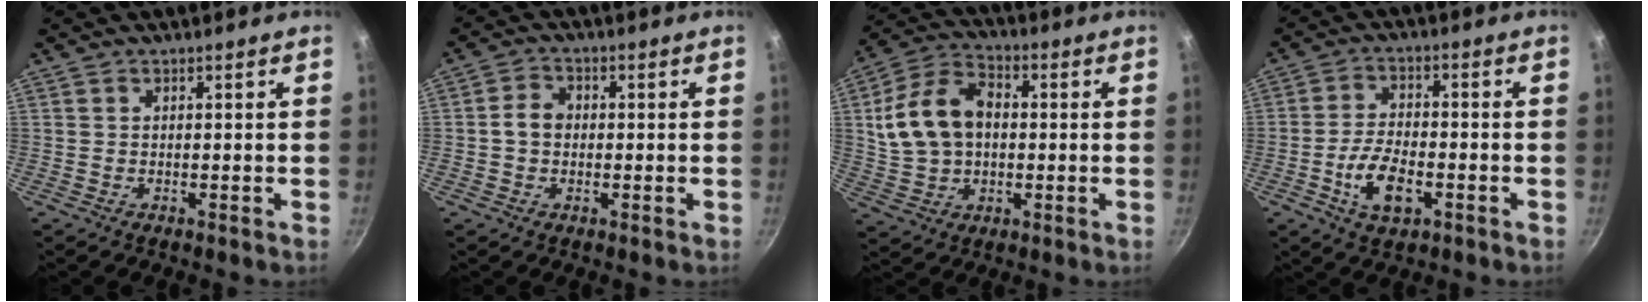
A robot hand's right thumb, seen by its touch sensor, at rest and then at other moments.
{"total": 4.1, "force": [-0.2, 3.4, 2.3], "torque": [-0.024, 0.015, -0.009]}
{"total": 14.8, "force": [1.5, 10.3, 10.5], "torque": [-0.179, 0.021, 0.022]}
{"total": 8.8, "force": [-3.2, 4.5, 6.9], "torque": [-0.124, 0.018, -0.059]}